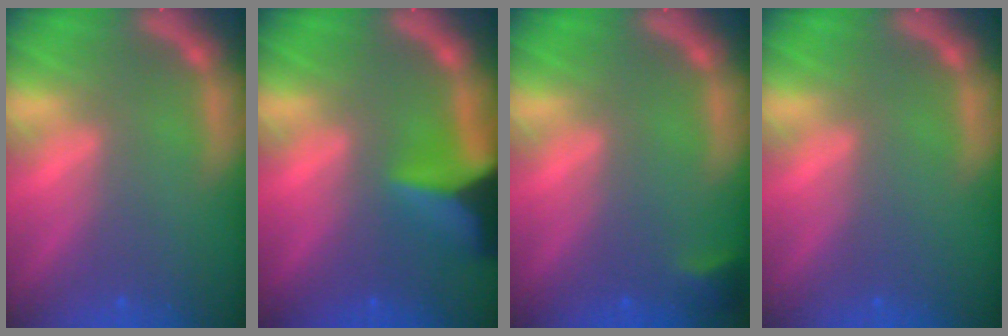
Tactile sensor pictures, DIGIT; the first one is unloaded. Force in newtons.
{"total": 7.5}
{"total": 1.4}
{"total": 0.0}